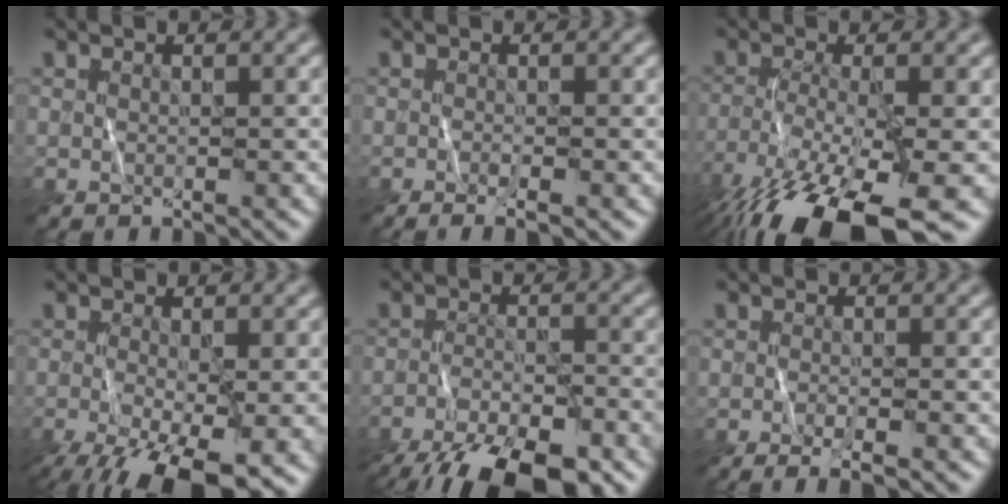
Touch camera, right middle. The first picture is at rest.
{"total": 1.7, "force": [-0.8, 0.5, 1.4], "torque": [-0.015, 0.000, -0.018]}
{"total": 11.9, "force": [-7.8, 3.2, 8.4], "torque": [-0.171, -0.021, -0.136]}
{"total": 11.0, "force": [-5.1, 4.1, 8.9], "torque": [-0.162, -0.036, -0.078]}
{"total": 12.1, "force": [-9.3, 3.9, 6.7], "torque": [-0.127, -0.040, -0.137]}
{"total": 2.5, "force": [-1.4, 0.6, 1.9], "torque": [-0.026, 0.001, -0.030]}